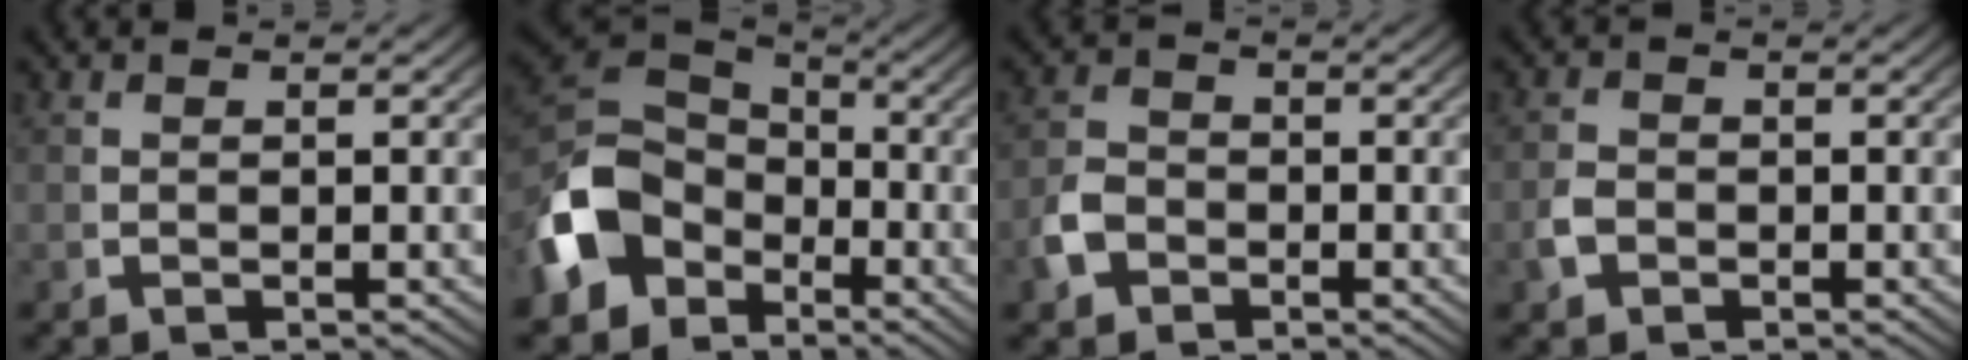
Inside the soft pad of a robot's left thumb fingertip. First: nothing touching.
{"total": 10.2, "force": [-1.3, 7.6, 6.7], "torque": [-0.160, -0.027, -0.009]}
{"total": 2.7, "force": [-1.3, 2.1, 1.1], "torque": [-0.030, -0.007, -0.023]}
{"total": 1.5, "force": [-0.7, 1.1, 0.6], "torque": [-0.018, -0.004, -0.013]}